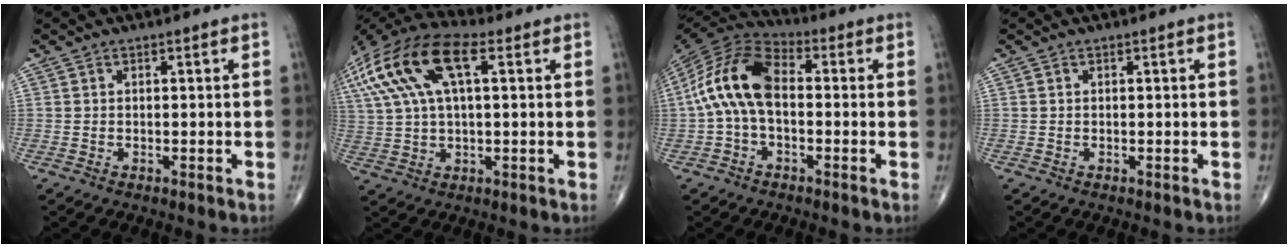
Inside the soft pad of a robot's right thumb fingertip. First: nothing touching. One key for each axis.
{"total": 19.5, "fx": 6.4, "fy": 8.5, "fz": 16.3, "tx": -0.354, "ty": 0.036, "tz": 0.112}
{"total": 13.9, "fx": 0.0, "fy": 8.0, "fz": 11.4, "tx": -0.222, "ty": 0.038, "tz": -0.013}
{"total": 0.0}